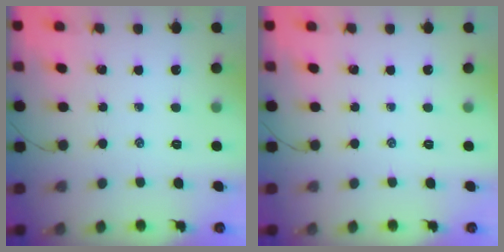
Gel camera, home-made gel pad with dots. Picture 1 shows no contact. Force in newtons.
{"total": 0.0}